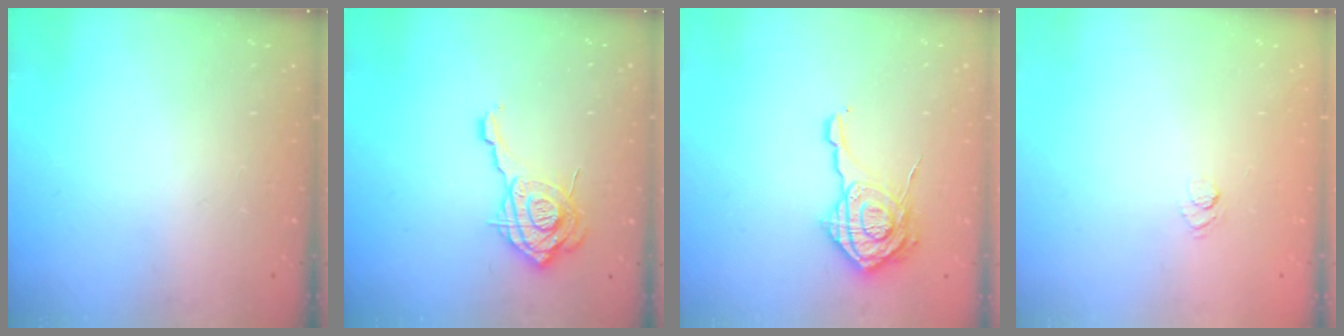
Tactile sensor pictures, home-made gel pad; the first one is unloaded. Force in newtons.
{"total": 15.6, "press": 15.6, "slide": 1.4}
{"total": 15.0, "press": 15.0, "slide": 0.6}
{"total": 3.6, "press": 3.4, "slide": 1.3}